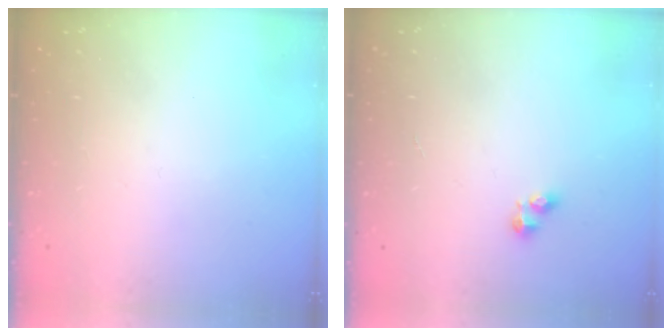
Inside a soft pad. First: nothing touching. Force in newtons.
{"total": 2.8, "press": 2.8, "slide": 0.4}